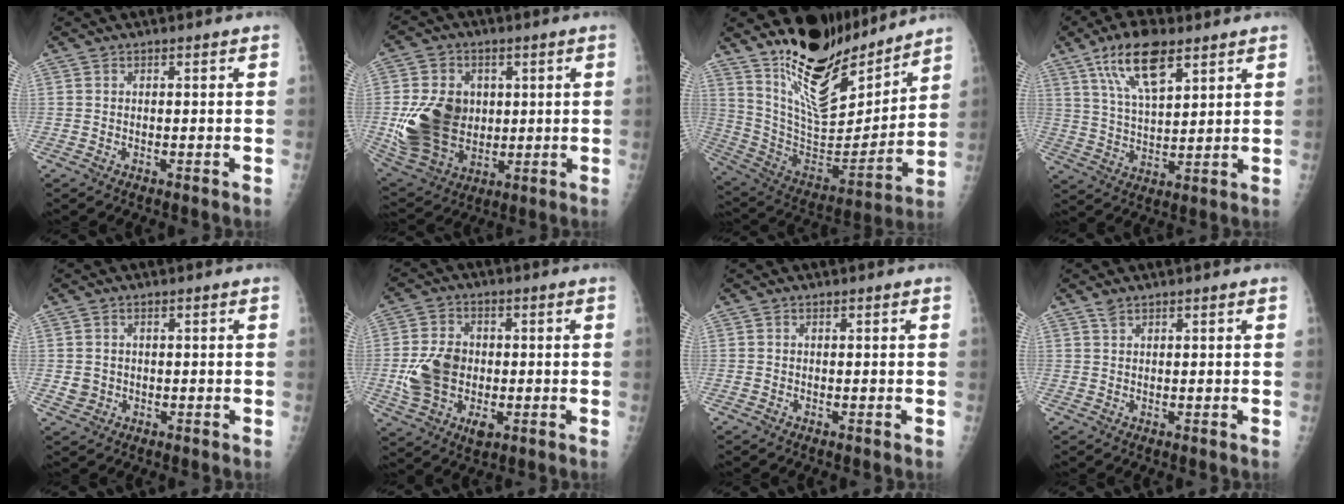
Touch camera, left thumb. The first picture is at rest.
{"total": 16.5, "force": [0.8, 12.8, 10.4], "torque": [-0.163, -0.010, 0.037]}
{"total": 21.4, "force": [17.3, 7.5, 10.1], "torque": [-0.115, -0.123, 0.304]}
{"total": 12.2, "force": [7.0, 4.7, 8.9], "torque": [-0.147, -0.024, 0.133]}
{"total": 2.2, "force": [-0.3, 2.1, 0.6], "torque": [0.000, 0.003, 0.001]}
{"total": 11.2, "force": [-0.9, 8.1, 7.7], "torque": [-0.124, 0.004, -0.011]}
{"total": 0.0}
{"total": 1.1, "force": [0.9, 0.4, 0.5], "torque": [-0.009, 0.004, 0.020]}